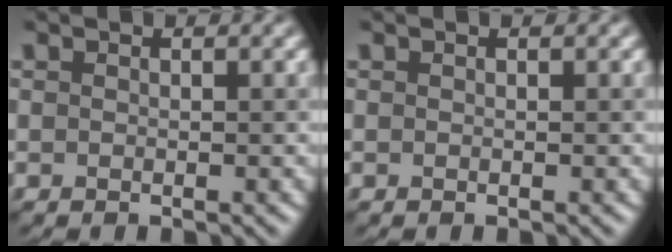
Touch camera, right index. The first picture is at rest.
{"total": 0.0}